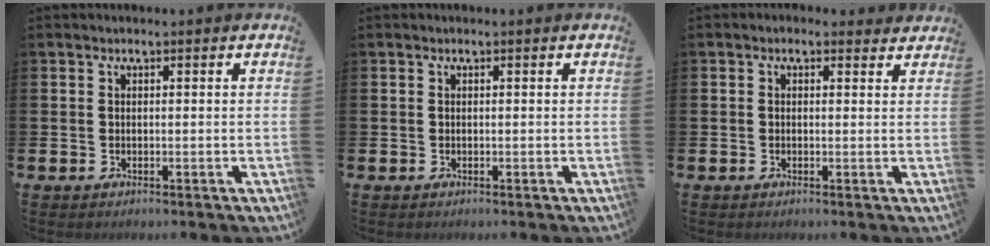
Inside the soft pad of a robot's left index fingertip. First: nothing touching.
{"total": 0.0}
{"total": 0.8, "force": [0.6, 0.6, 0.3], "torque": [-0.002, 0.005, 0.008]}